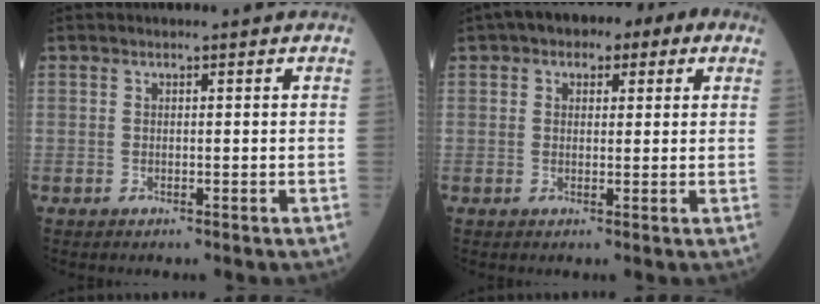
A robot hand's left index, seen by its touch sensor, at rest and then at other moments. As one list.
[{"total": 7.8, "force": [3.7, 3.9, 5.7], "torque": [-0.078, 0.036, 0.048]}]